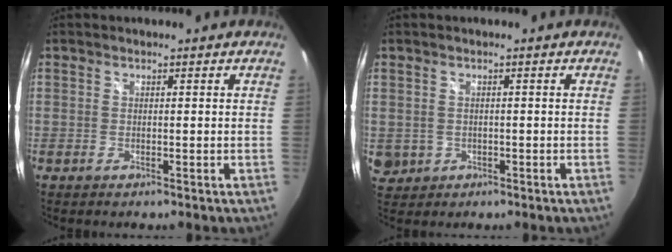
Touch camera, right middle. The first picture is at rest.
{"total": 4.9, "force": [-0.5, 4.5, 2.0], "torque": [-0.050, -0.001, 0.006]}